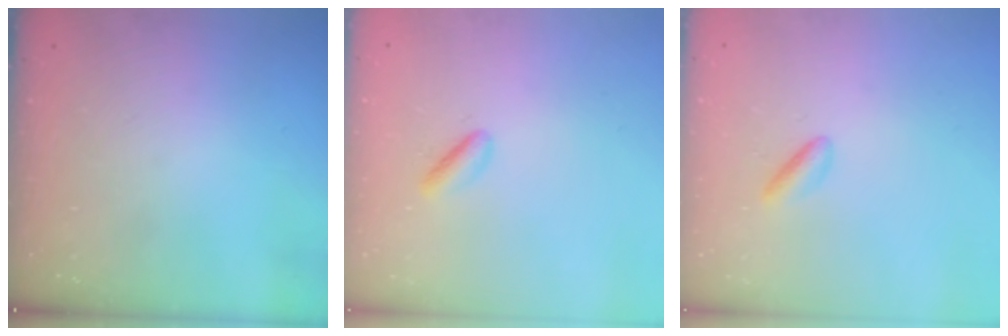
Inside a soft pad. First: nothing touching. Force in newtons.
{"total": 2.5, "press": 2.4, "slide": 0.8}
{"total": 2.1, "press": 2.0, "slide": 0.8}